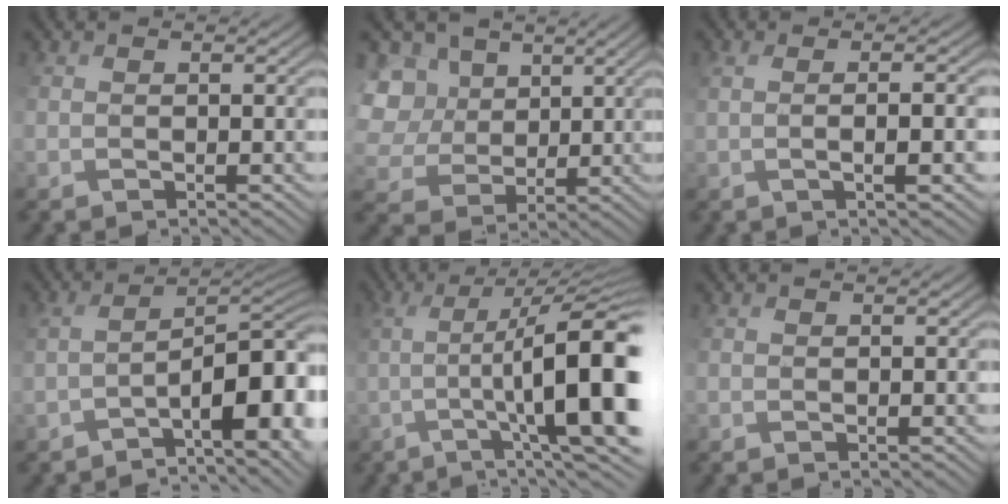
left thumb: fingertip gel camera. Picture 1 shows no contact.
{"total": 10.5, "force": [4.9, 8.6, 3.4], "torque": [-0.154, 0.035, 0.100]}
{"total": 4.6, "force": [-0.1, 1.2, 4.4], "torque": [-0.062, 0.001, 0.006]}
{"total": 10.5, "force": [-4.8, 3.5, 8.7], "torque": [-0.099, 0.011, -0.056]}
{"total": 14.4, "force": [-0.5, 3.5, 13.9], "torque": [-0.209, -0.007, 0.028]}
{"total": 0.0}